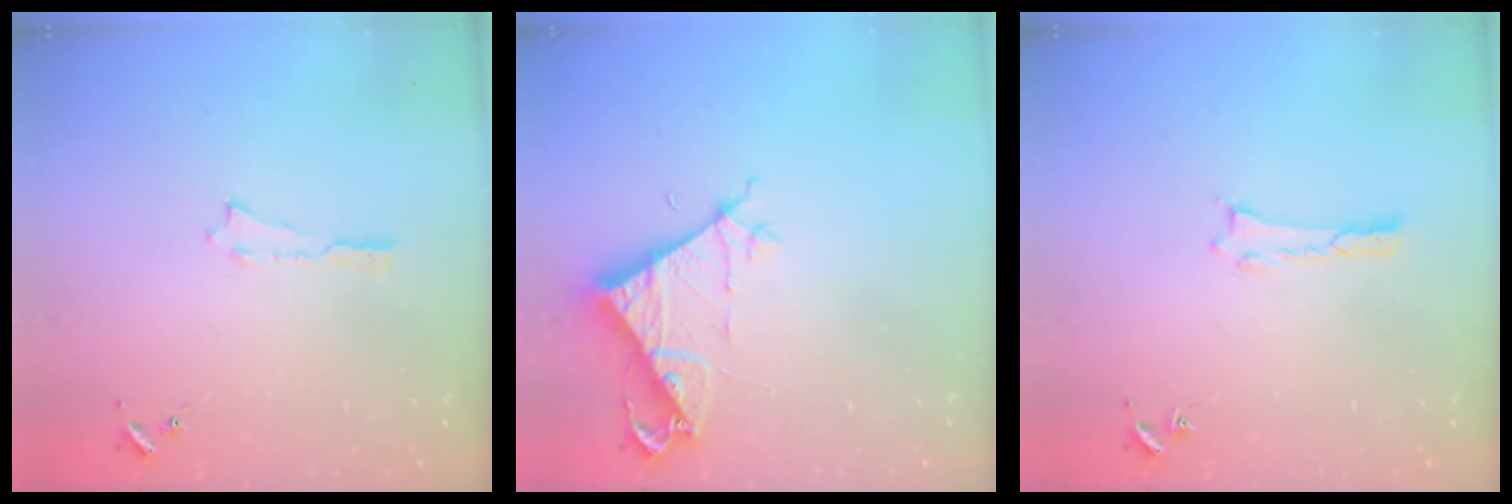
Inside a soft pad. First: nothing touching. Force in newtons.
{"total": 6.9, "press": 6.9, "slide": 0.5}
{"total": 0.0}